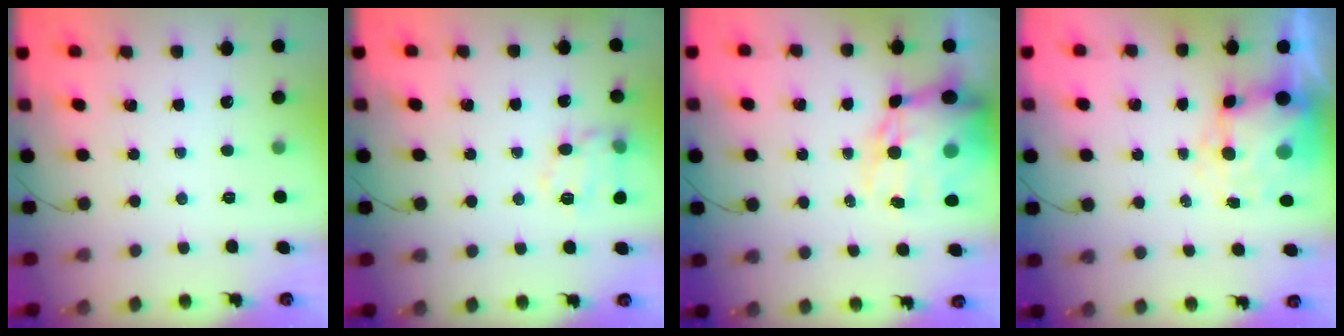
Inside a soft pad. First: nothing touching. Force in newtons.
{"total": 12.2, "press": 12.2, "slide": 0.3}
{"total": 18.8, "press": 18.4, "slide": 3.9}
{"total": 8.6, "press": 8.4, "slide": 2.0}